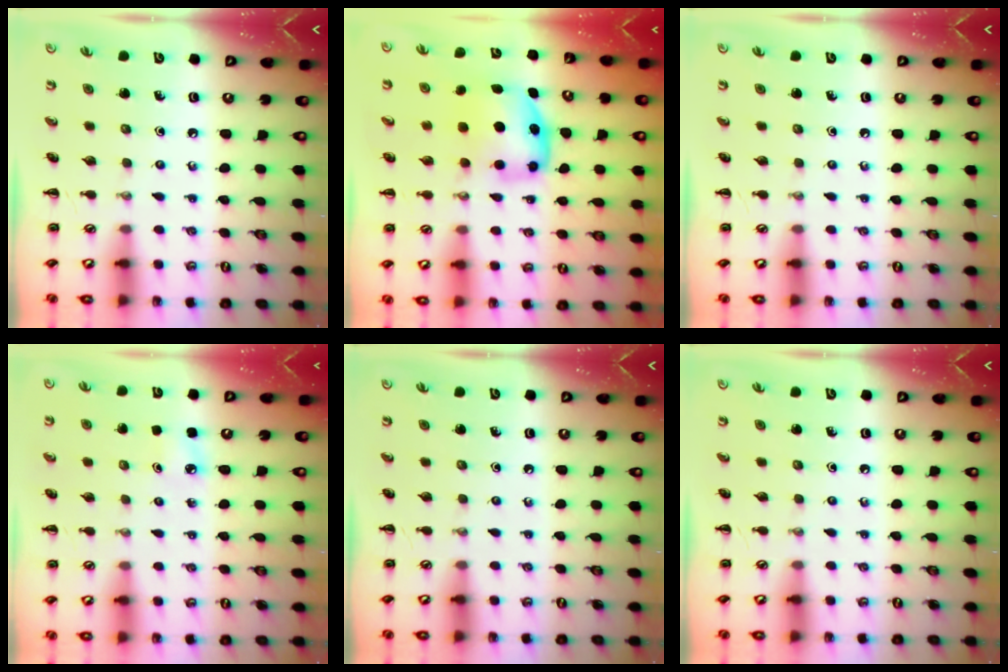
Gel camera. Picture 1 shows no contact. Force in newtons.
{"total": 6.1, "press": 6.1, "slide": 0.5}
{"total": 0.0}
{"total": 3.6, "press": 3.5, "slide": 1.2}
{"total": 0.0}
{"total": 0.0}